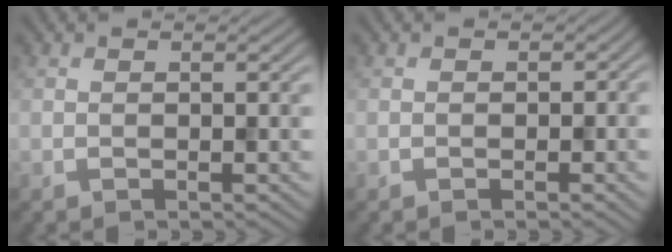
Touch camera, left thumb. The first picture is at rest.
{"total": 0.6, "force": [-0.1, 0.6, -0.2], "torque": [0.007, -0.003, -0.005]}